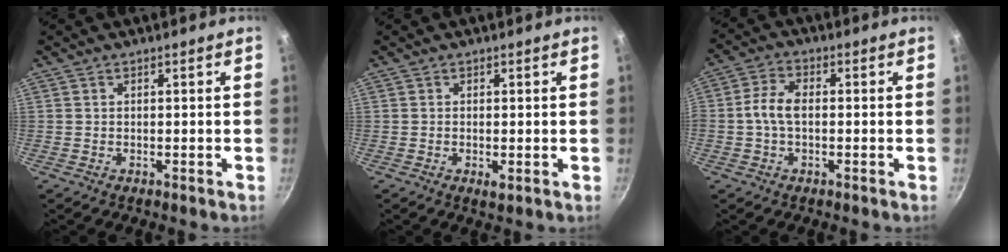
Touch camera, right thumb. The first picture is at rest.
{"total": 1.2, "force": [-0.1, 0.5, 1.0], "torque": [-0.020, -0.005, -0.002]}
{"total": 5.6, "force": [-0.5, 3.2, 4.6], "torque": [-0.089, 0.023, -0.018]}